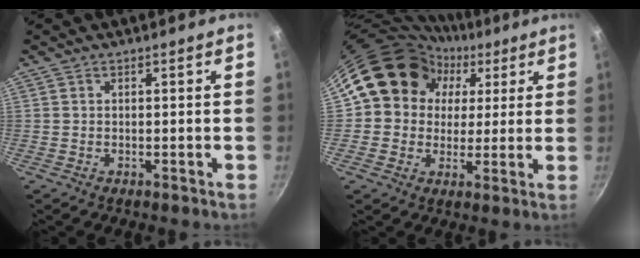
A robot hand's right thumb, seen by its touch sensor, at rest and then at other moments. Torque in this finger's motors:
{"motor_torque": [0.29, 3.39, 0.69, -0.57, 0.16]}